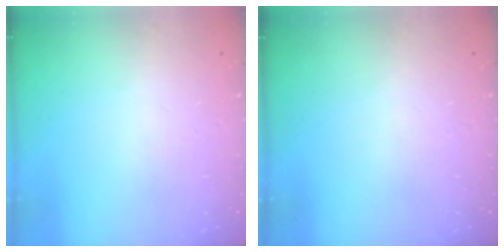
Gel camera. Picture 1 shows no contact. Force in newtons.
{"total": 0.0}